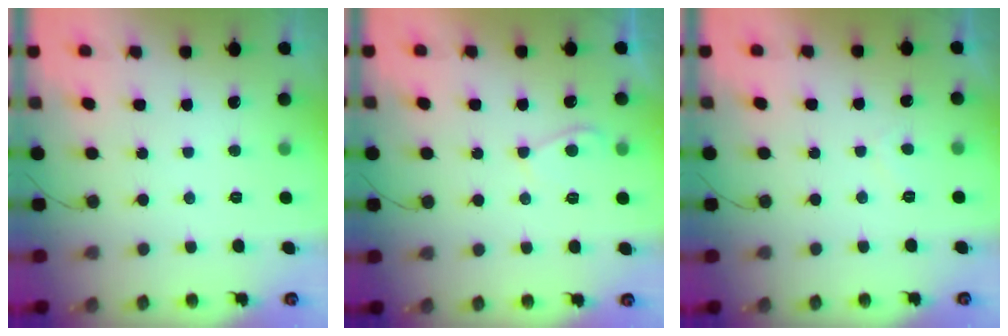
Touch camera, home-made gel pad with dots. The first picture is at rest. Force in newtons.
{"total": 4.7, "press": 4.6, "slide": 0.8}
{"total": 1.3, "press": 1.1, "slide": 0.7}